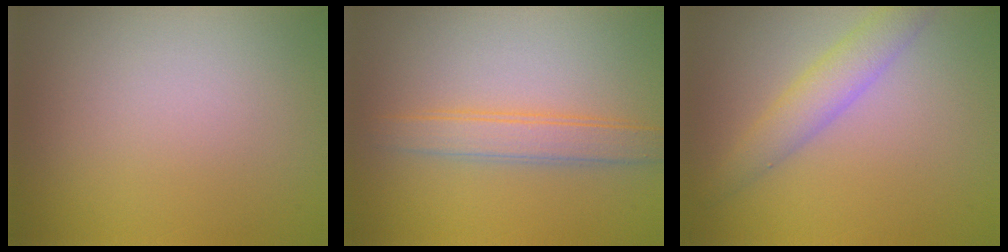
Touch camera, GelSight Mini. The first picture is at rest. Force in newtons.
{"total": 2.9, "press": 2.9, "slide": 0.0}
{"total": 3.1, "press": 3.1, "slide": 0.1}